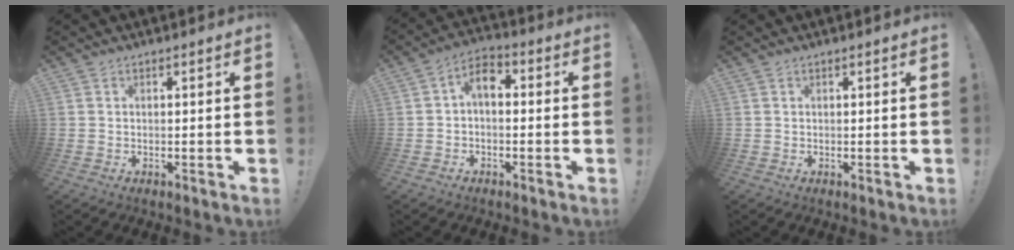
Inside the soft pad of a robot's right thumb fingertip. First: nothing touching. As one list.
[{"total": 5.3, "force": [-0.2, 3.2, 4.2], "torque": [-0.079, 0.002, -0.005]}, {"total": 0.0}]